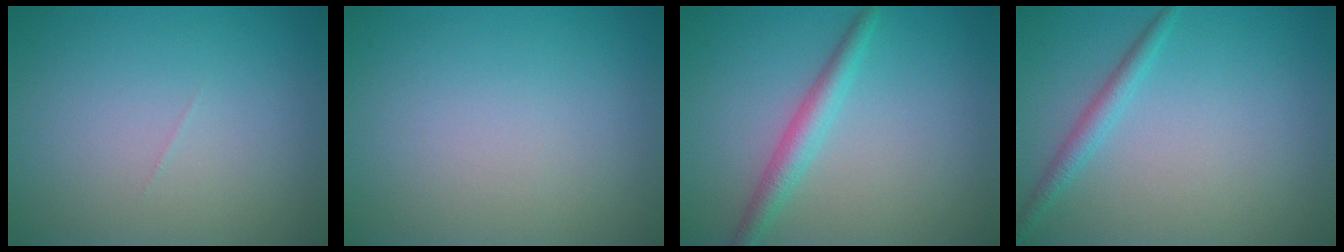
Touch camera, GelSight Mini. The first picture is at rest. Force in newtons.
{"total": 0.0}
{"total": 2.7, "press": 2.7, "slide": 0.1}
{"total": 1.8, "press": 1.8, "slide": 0.1}